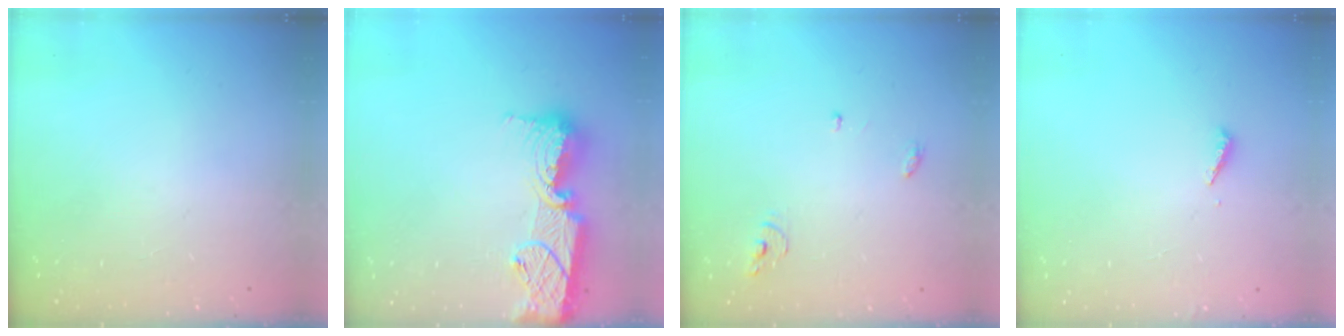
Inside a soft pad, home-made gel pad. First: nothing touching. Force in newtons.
{"total": 16.0, "press": 15.9, "slide": 1.4}
{"total": 4.1, "press": 4.0, "slide": 0.3}
{"total": 2.0, "press": 2.0, "slide": 0.2}